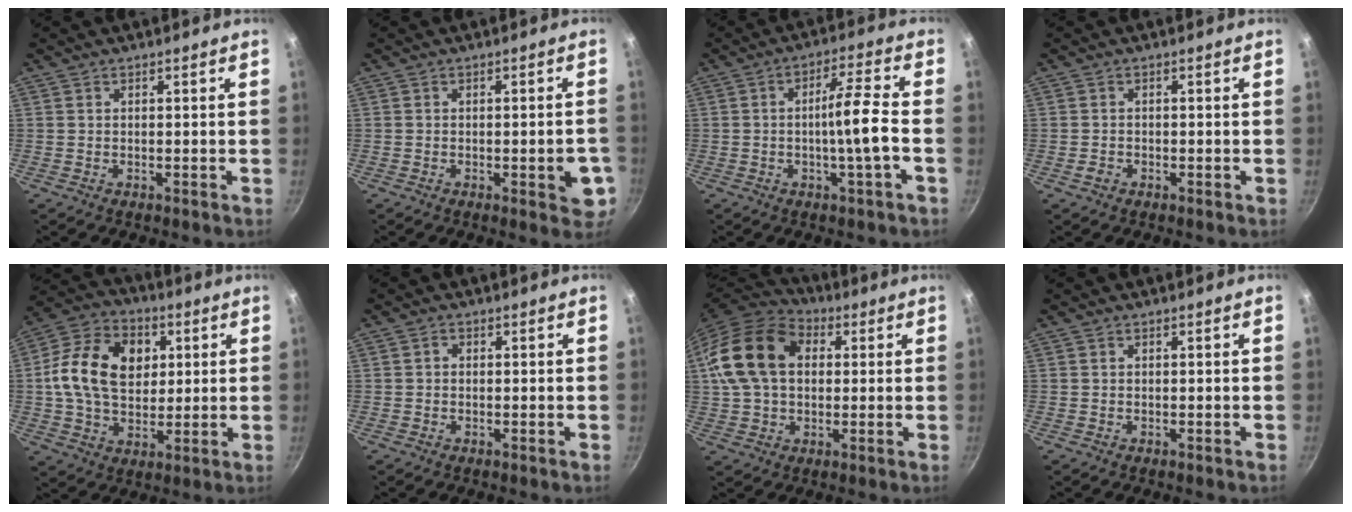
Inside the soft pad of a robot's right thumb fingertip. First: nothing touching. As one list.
[{"total": 8.7, "force": [-2.6, 2.9, 7.8], "torque": [-0.070, 0.022, -0.028]}, {"total": 8.1, "force": [-2.0, -0.1, 7.9], "torque": [-0.131, 0.021, -0.033]}, {"total": 1.1, "force": [-0.8, 0.7, 0.5], "torque": [-0.012, 0.003, -0.014]}, {"total": 17.1, "force": [3.1, 12.3, 11.4], "torque": [-0.174, 0.011, 0.042]}, {"total": 1.0, "force": [0.0, 0.9, 0.5], "torque": [-0.009, 0.006, -0.001]}, {"total": 18.0, "force": [3.4, 12.9, 12.1], "torque": [-0.212, 0.025, 0.048]}, {"total": 0.0}]